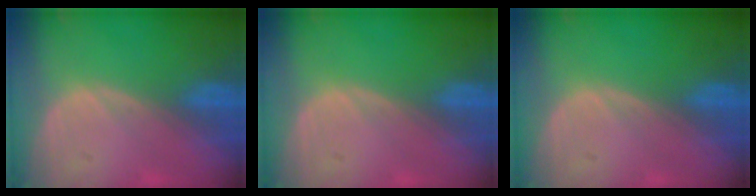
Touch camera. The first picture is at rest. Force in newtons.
{"total": 0.0}
{"total": 0.0}